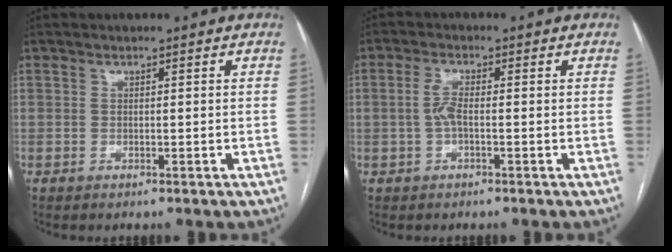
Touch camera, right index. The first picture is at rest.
{"total": 2.9, "force": [-0.3, 0.7, 2.8], "torque": [-0.060, 0.004, -0.006]}